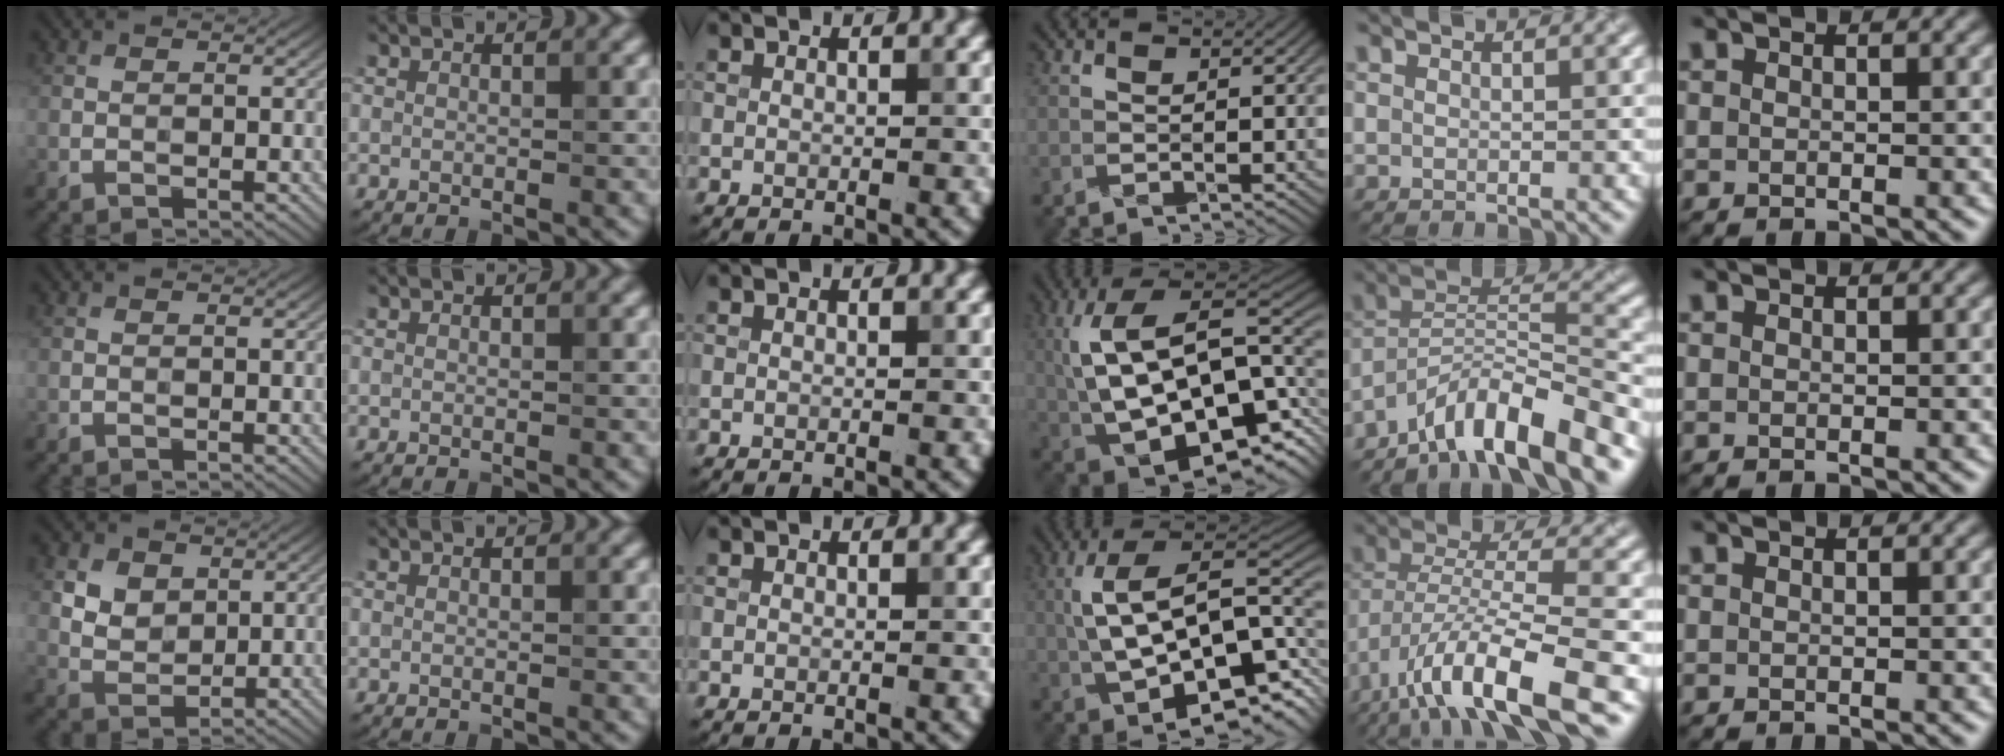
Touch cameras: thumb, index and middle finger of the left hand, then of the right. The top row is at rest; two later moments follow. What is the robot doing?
{"motion": "wrap", "object": "crepe paper"}